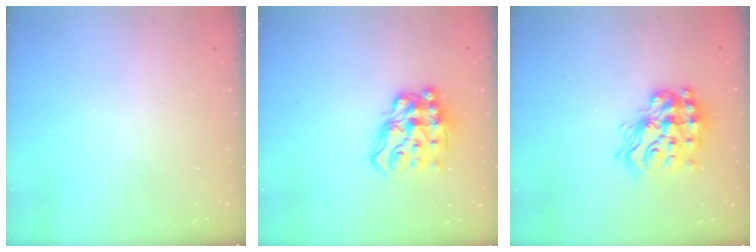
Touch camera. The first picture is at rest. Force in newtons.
{"total": 14.1, "press": 14.1, "slide": 1.2}
{"total": 16.5, "press": 16.5, "slide": 1.2}